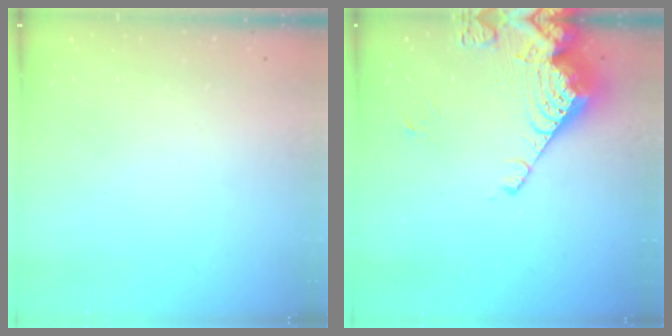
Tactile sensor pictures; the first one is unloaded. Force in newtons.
{"total": 13.9, "press": 13.8, "slide": 1.7}